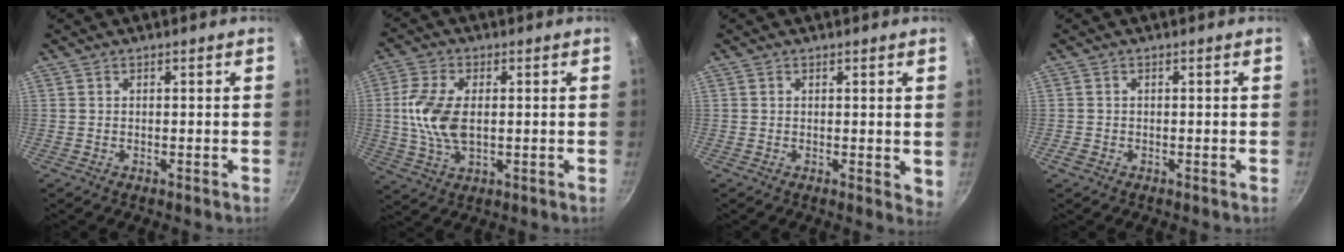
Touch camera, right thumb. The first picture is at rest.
{"total": 10.3, "force": [0.4, 5.8, 8.4], "torque": [-0.170, 0.004, 0.007]}
{"total": 2.9, "force": [0.7, 1.6, 2.4], "torque": [-0.025, -0.003, 0.011]}
{"total": 1.2, "force": [-0.6, 0.9, 0.5], "torque": [-0.009, 0.001, -0.012]}